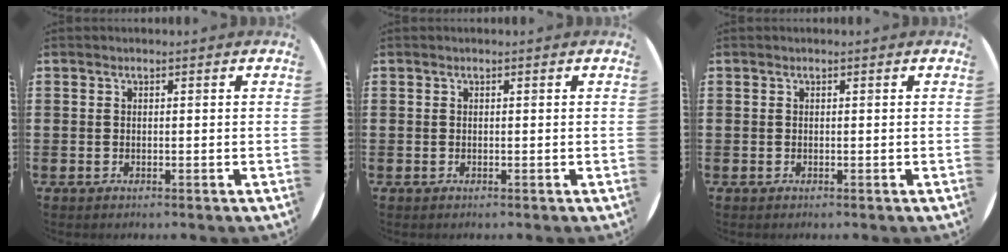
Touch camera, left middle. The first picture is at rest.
{"total": 0.0}
{"total": 0.0}